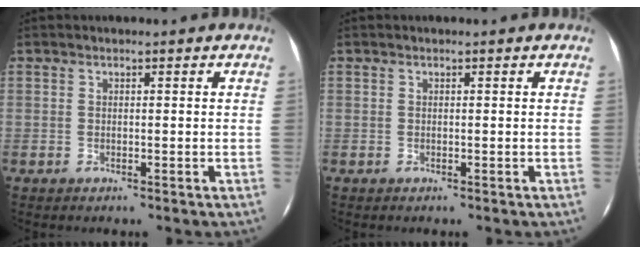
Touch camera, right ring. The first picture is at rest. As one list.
[{"total": 0.0}]